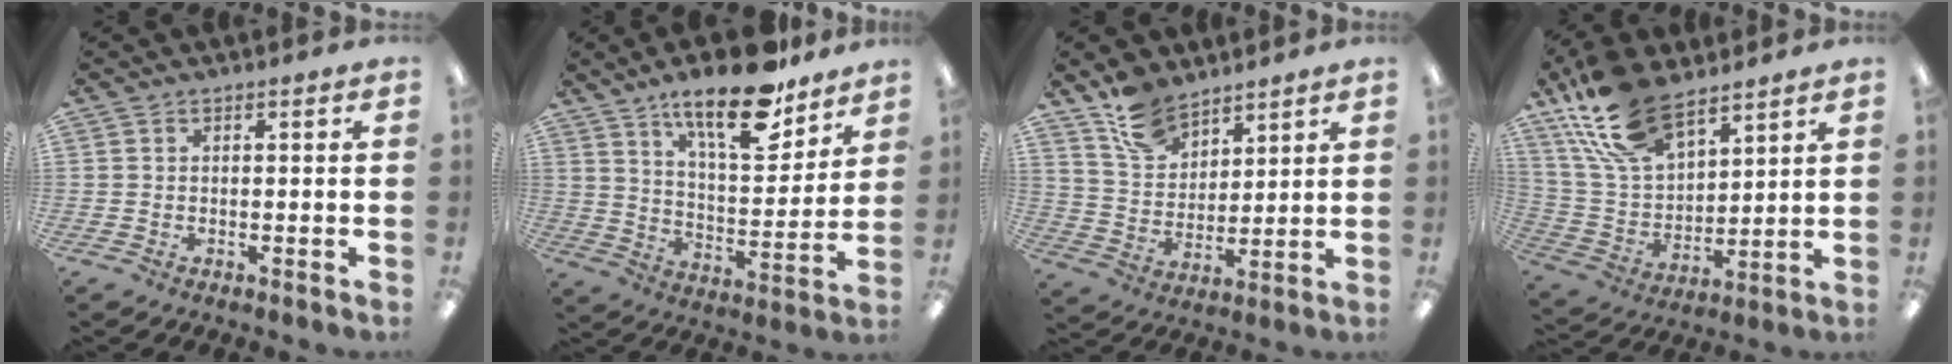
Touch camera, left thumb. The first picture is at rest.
{"total": 19.2, "force": [13.7, 6.8, 11.7], "torque": [-0.178, -0.079, 0.226]}
{"total": 10.7, "force": [8.4, 5.8, 3.2], "torque": [-0.079, -0.039, 0.165]}
{"total": 19.1, "force": [12.8, 9.6, 10.5], "torque": [-0.236, -0.049, 0.234]}